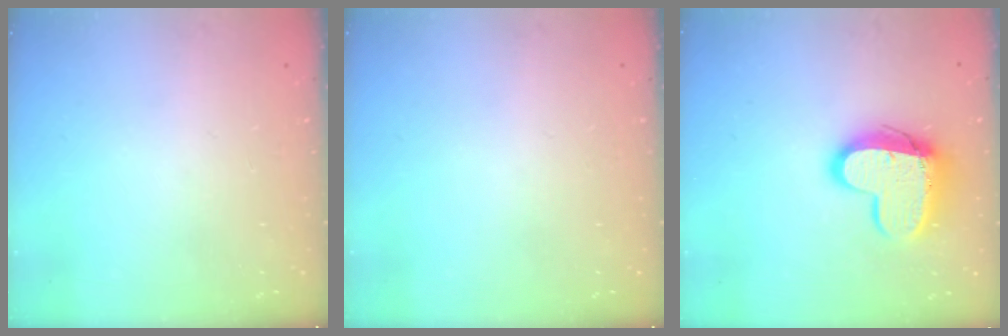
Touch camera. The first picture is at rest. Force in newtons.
{"total": 0.0}
{"total": 13.5, "press": 13.5, "slide": 1.2}